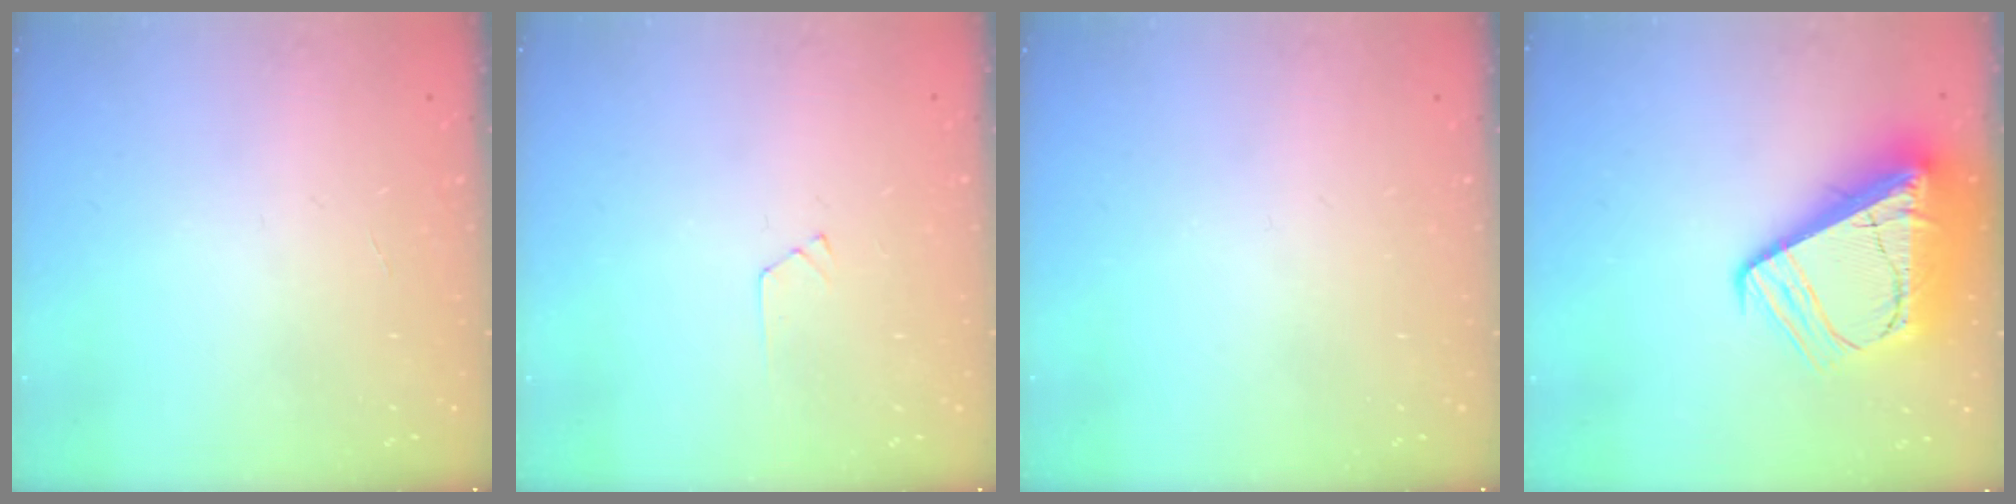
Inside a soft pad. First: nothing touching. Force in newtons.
{"total": 4.3, "press": 4.3, "slide": 0.5}
{"total": 0.0}
{"total": 20.8, "press": 20.6, "slide": 2.3}